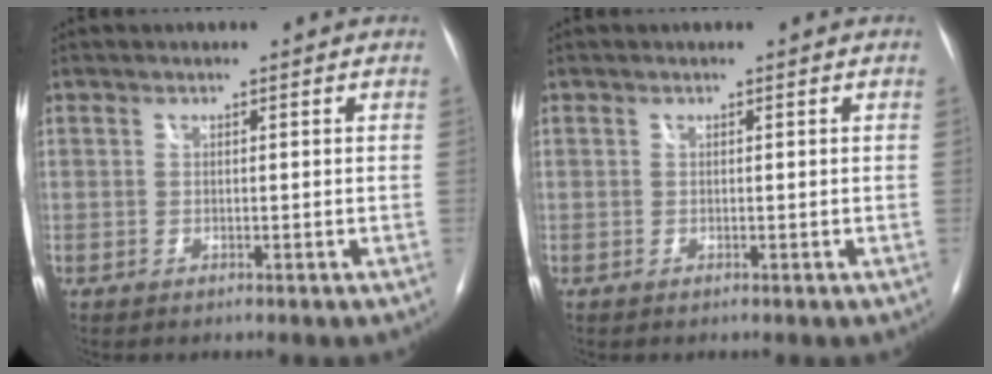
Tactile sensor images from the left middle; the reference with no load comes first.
{"total": 0.0}